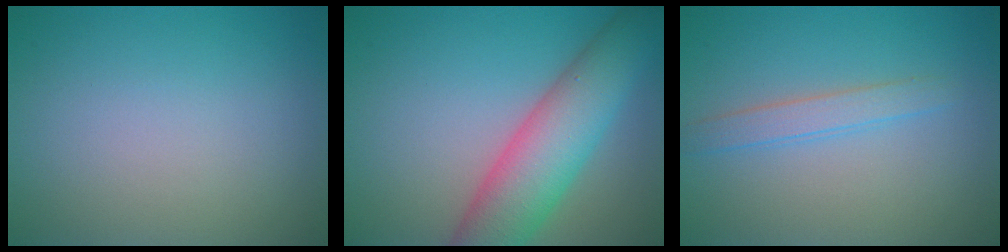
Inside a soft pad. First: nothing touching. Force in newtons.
{"total": 7.9, "press": 7.9, "slide": 0.3}
{"total": 1.9, "press": 1.9, "slide": 0.1}